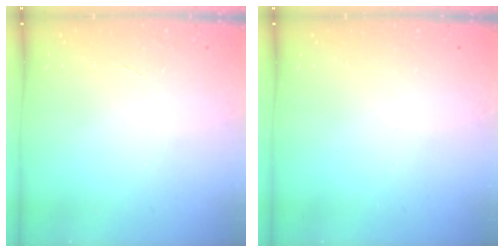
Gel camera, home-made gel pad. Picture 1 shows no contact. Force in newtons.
{"total": 0.0}